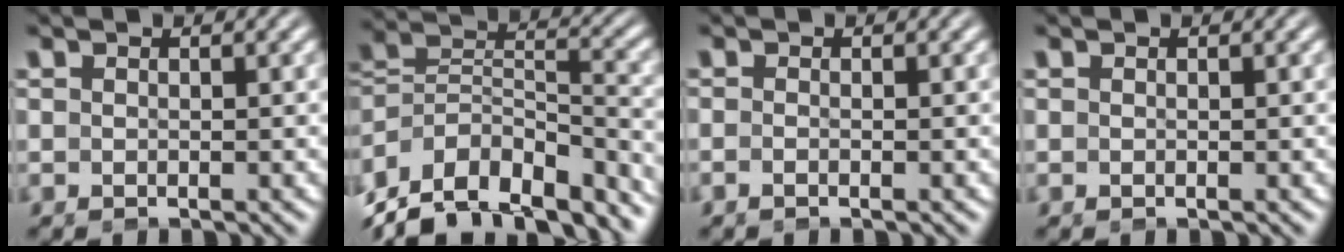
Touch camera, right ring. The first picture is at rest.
{"total": 13.6, "force": [-7.6, 8.6, 7.2], "torque": [-0.147, -0.048, -0.108]}
{"total": 1.4, "force": [-1.2, 0.5, 0.6], "torque": [-0.013, 0.000, -0.023]}
{"total": 0.0}